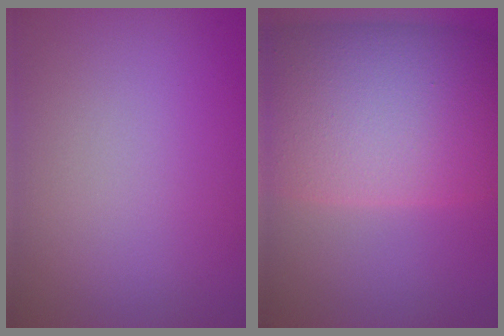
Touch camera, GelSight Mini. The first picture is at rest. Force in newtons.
{"total": 13.7, "press": 13.7, "slide": 0.4}